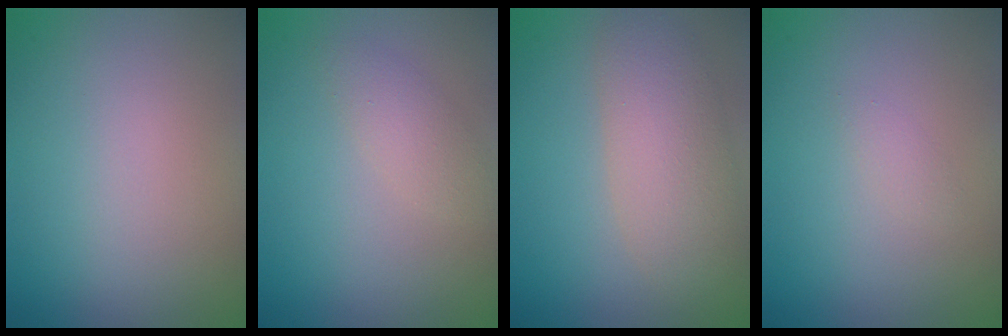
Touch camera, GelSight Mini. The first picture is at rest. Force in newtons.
{"total": 1.9, "press": 1.9, "slide": 0.0}
{"total": 5.1, "press": 5.1, "slide": 0.5}
{"total": 0.7, "press": 0.7, "slide": 0.0}